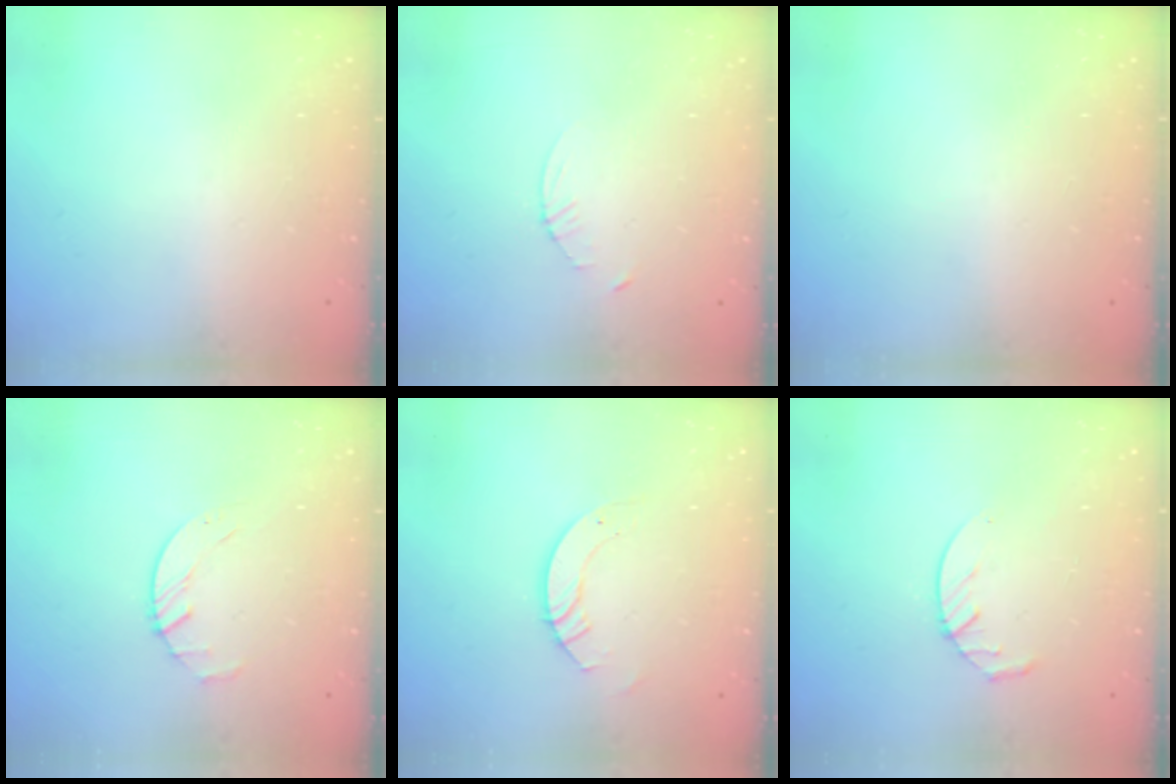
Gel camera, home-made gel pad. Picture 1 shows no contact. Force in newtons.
{"total": 2.3, "press": 2.3, "slide": 0.3}
{"total": 0.0}
{"total": 2.7, "press": 2.6, "slide": 0.3}
{"total": 3.3, "press": 3.3, "slide": 0.2}
{"total": 4.2, "press": 4.2, "slide": 0.5}